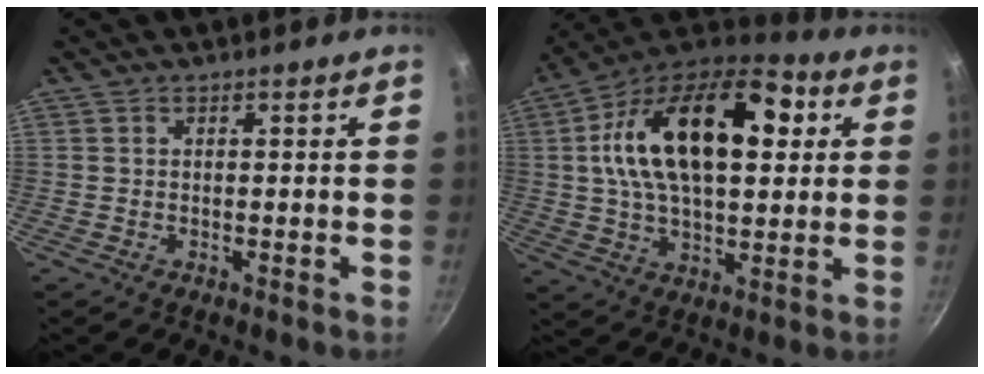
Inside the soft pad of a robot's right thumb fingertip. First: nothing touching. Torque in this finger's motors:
{"motor_torque": [1.89, 3.12, 2.01, 0.76, 0.66]}